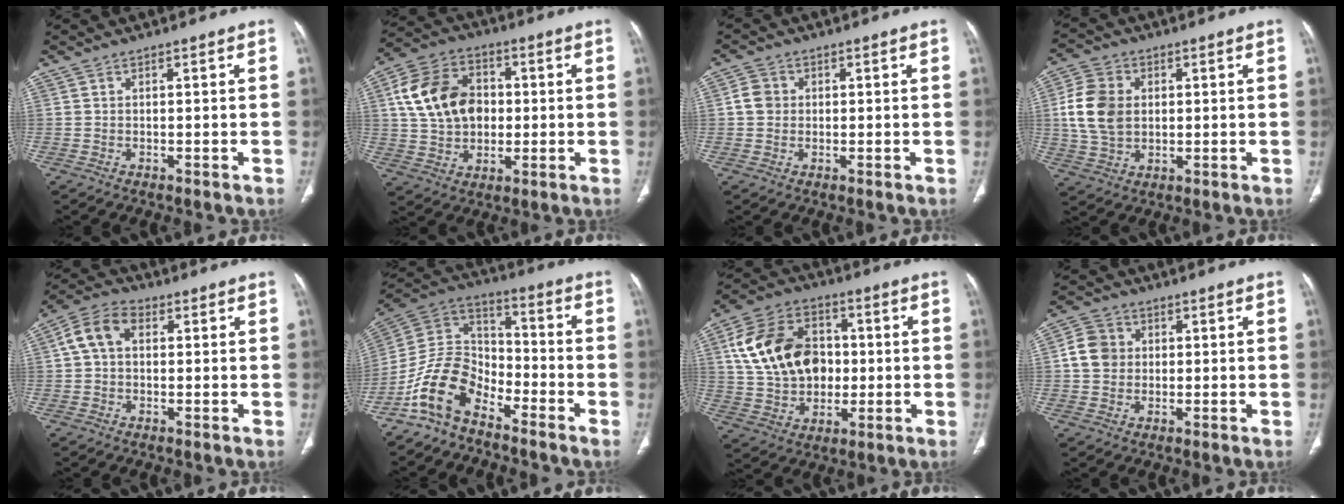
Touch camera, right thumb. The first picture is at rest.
{"total": 15.2, "force": [2.0, 11.4, 9.9], "torque": [-0.158, 0.016, 0.034]}
{"total": 3.5, "force": [0.4, 3.2, 1.5], "torque": [-0.015, 0.007, 0.005]}
{"total": 10.6, "force": [1.4, 7.9, 7.0], "torque": [-0.129, 0.001, 0.030]}
{"total": 7.5, "force": [1.4, 5.3, 5.1], "torque": [-0.095, 0.025, 0.019]}
{"total": 12.1, "force": [-8.0, 6.9, 5.9], "torque": [-0.096, 0.081, -0.172]}
{"total": 18.6, "force": [2.3, 13.8, 12.2], "torque": [-0.196, 0.017, 0.045]}
{"total": 6.4, "force": [0.7, 5.7, 2.8], "torque": [-0.038, 0.008, 0.007]}